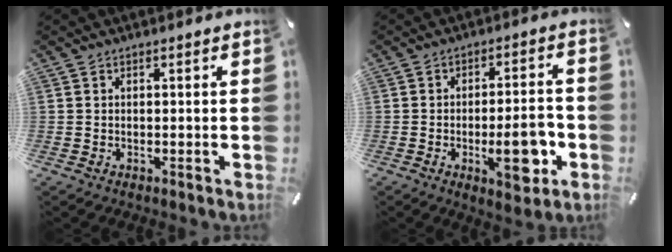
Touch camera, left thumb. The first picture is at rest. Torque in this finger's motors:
{"motor_torque": [0.21, 0.78, 0.50, -0.24, 0.09]}